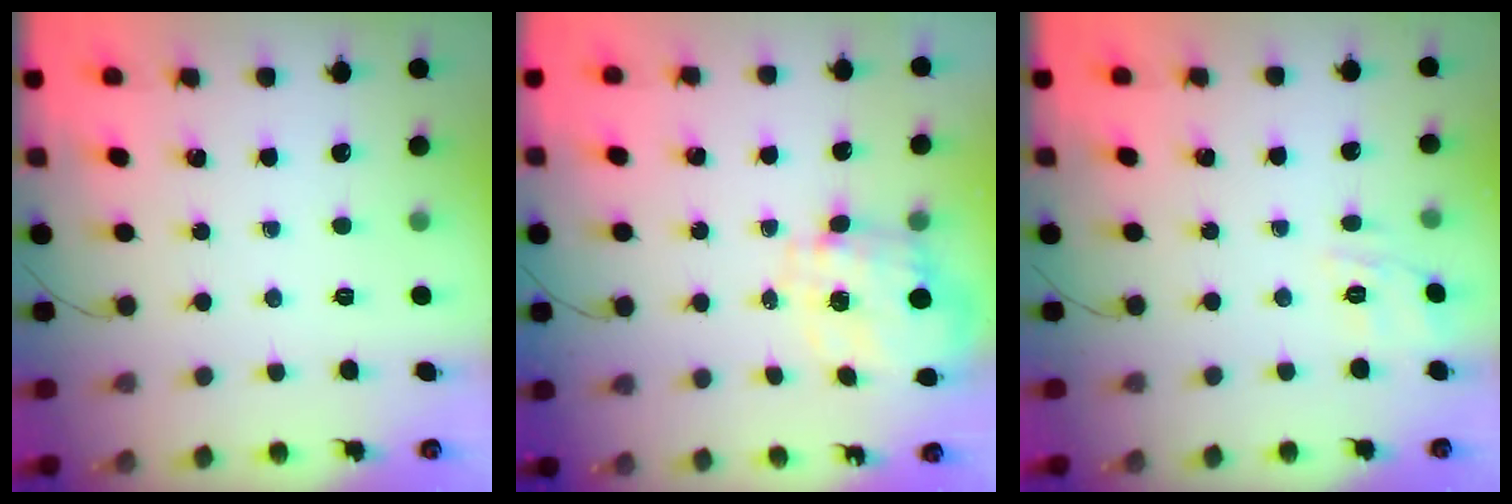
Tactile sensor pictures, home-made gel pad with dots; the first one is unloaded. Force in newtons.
{"total": 3.3, "press": 3.1, "slide": 1.3}
{"total": 4.6, "press": 4.2, "slide": 1.9}